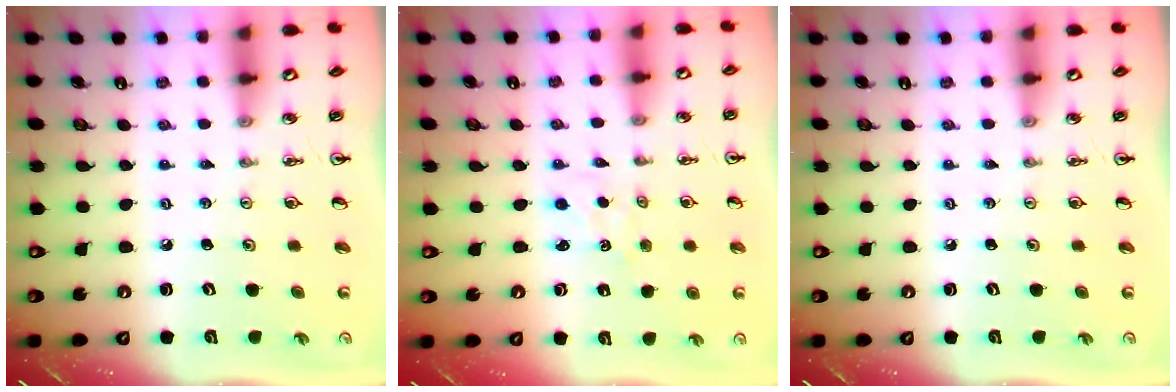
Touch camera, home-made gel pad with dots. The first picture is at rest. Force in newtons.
{"total": 1.2, "press": 1.1, "slide": 0.2}
{"total": 0.0}